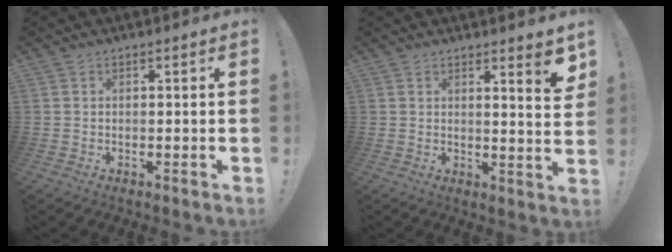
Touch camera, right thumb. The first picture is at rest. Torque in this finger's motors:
{"motor_torque": [-0.02, 0.06, 0.22, 0.32, 0.00]}